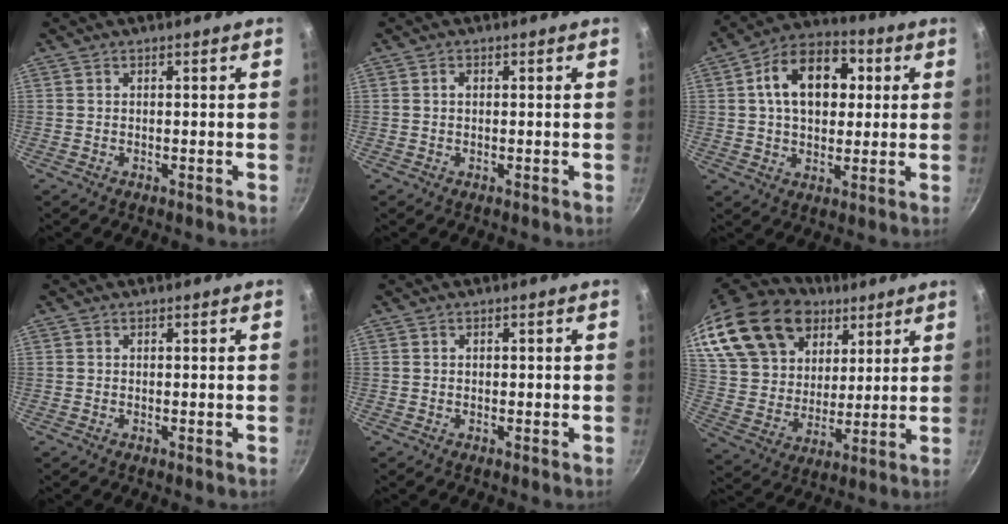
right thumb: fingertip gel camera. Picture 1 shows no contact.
{"total": 0.9, "force": [0.1, 0.7, 0.6], "torque": [-0.009, 0.005, 0.002]}
{"total": 15.6, "force": [3.3, 10.6, 11.0], "torque": [-0.140, 0.019, 0.038]}
{"total": 0.8, "force": [-0.3, 0.5, 0.5], "torque": [-0.008, 0.001, -0.007]}
{"total": 0.0}
{"total": 27.3, "force": [15.5, 17.9, 13.5], "torque": [-0.265, -0.017, 0.296]}